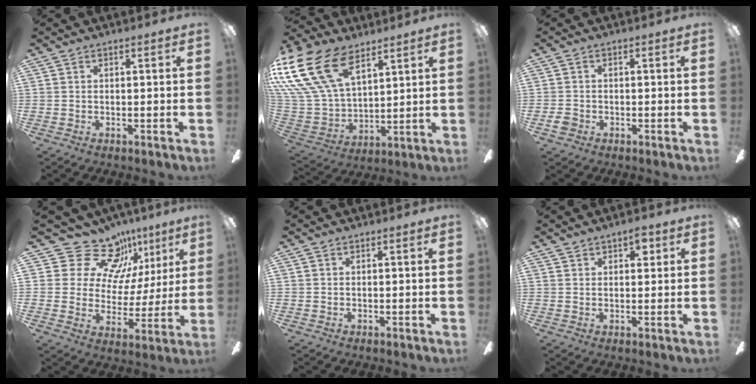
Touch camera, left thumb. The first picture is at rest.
{"total": 25.2, "force": [13.2, 15.0, 15.4], "torque": [-0.338, -0.068, 0.243]}
{"total": 2.2, "force": [-1.0, 1.7, 1.1], "torque": [-0.023, 0.005, -0.021]}
{"total": 17.6, "force": [11.9, 11.1, 6.7], "torque": [-0.117, -0.075, 0.219]}
{"total": 0.0}
{"total": 3.1, "force": [2.0, 1.8, 1.6], "torque": [-0.009, -0.004, 0.030]}